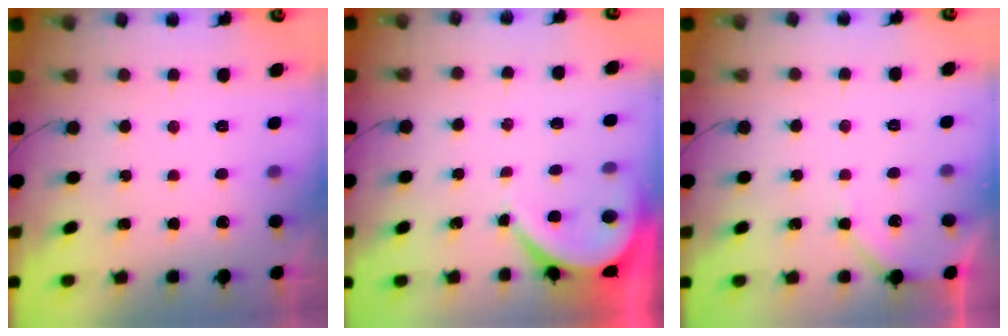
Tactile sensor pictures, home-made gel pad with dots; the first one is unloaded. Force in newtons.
{"total": 4.1, "press": 4.1, "slide": 0.5}
{"total": 4.1, "press": 4.0, "slide": 0.6}